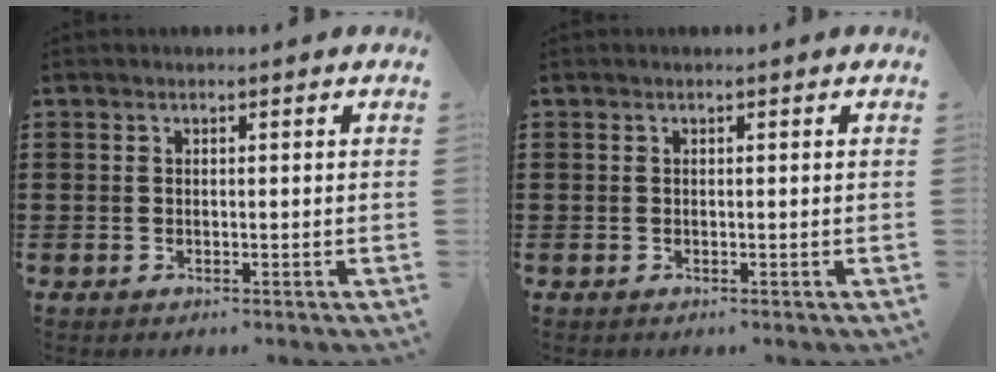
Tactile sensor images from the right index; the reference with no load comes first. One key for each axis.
{"total": 0.0}